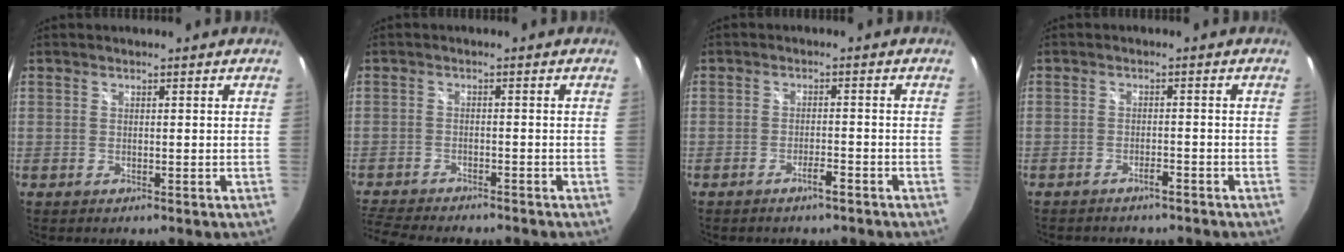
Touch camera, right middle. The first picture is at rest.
{"total": 10.0, "force": [-9.0, 1.9, 4.0], "torque": [-0.107, -0.020, -0.152]}
{"total": 2.0, "force": [-1.6, 0.1, 1.2], "torque": [-0.029, 0.000, -0.025]}
{"total": 2.8, "force": [-2.5, 0.6, 1.1], "torque": [-0.029, -0.003, -0.037]}